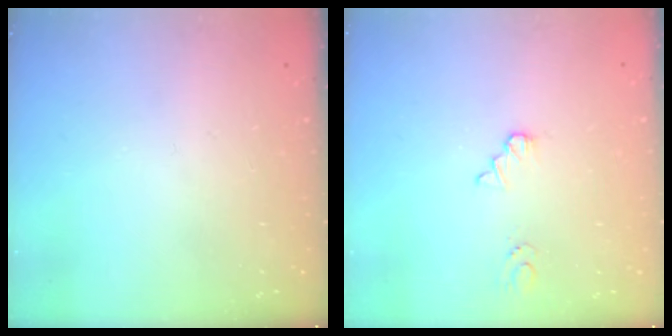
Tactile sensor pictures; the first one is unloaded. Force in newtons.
{"total": 1.3, "press": 1.3, "slide": 0.2}